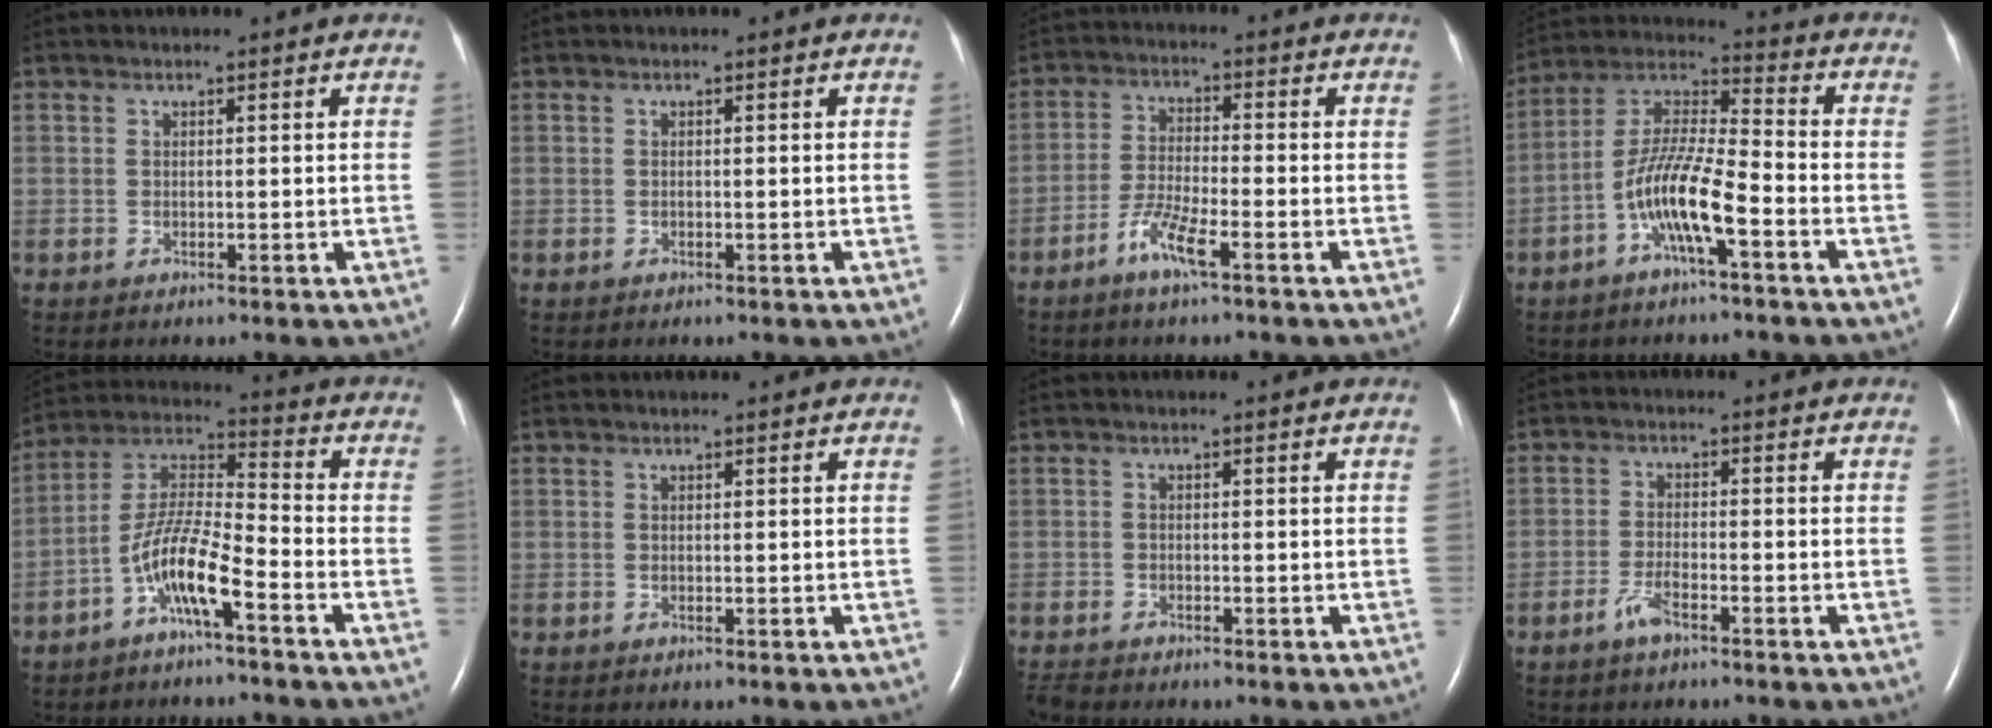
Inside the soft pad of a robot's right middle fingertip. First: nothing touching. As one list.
[{"total": 0.0}, {"total": 5.5, "force": [-3.4, 0.4, 4.4], "torque": [-0.095, -0.006, -0.069]}, {"total": 10.8, "force": [-4.7, 1.5, 9.7], "torque": [-0.200, 0.012, -0.091]}, {"total": 9.5, "force": [-5.1, 1.1, 7.9], "torque": [-0.171, 0.012, -0.101]}, {"total": 0.0}, {"total": 2.3, "force": [-2.2, 0.3, 0.5], "torque": [-0.014, -0.010, -0.040]}, {"total": 3.1, "force": [-2.2, 0.5, 2.2], "torque": [-0.051, -0.001, -0.043]}]